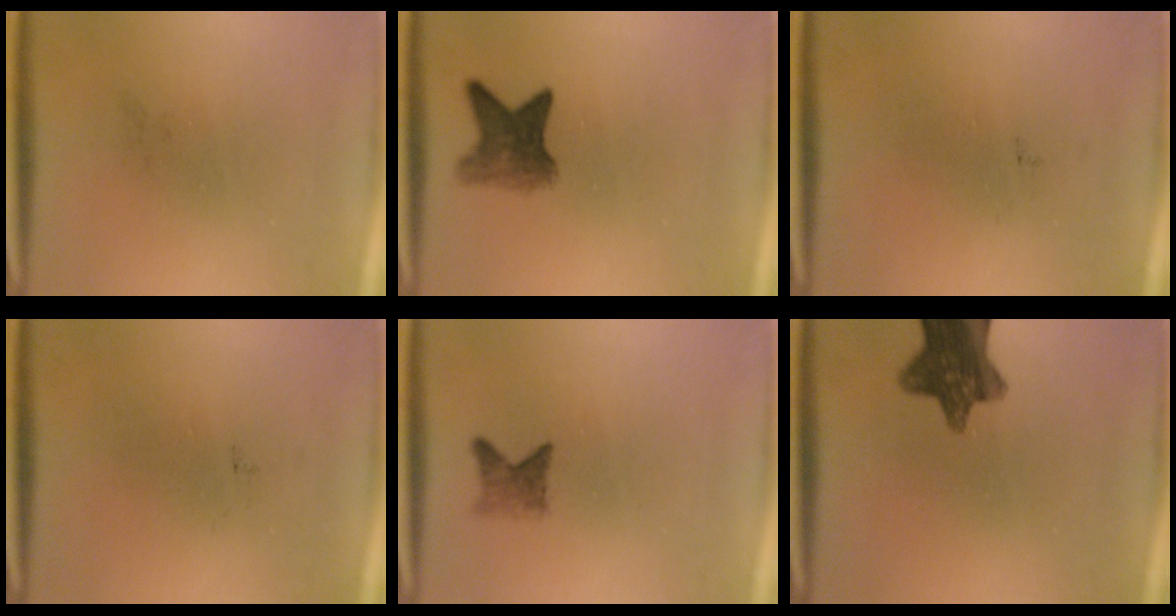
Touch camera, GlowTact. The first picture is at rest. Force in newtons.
{"total": 5.1}
{"total": 0.0}
{"total": 0.0}
{"total": 2.0}
{"total": 10.1}